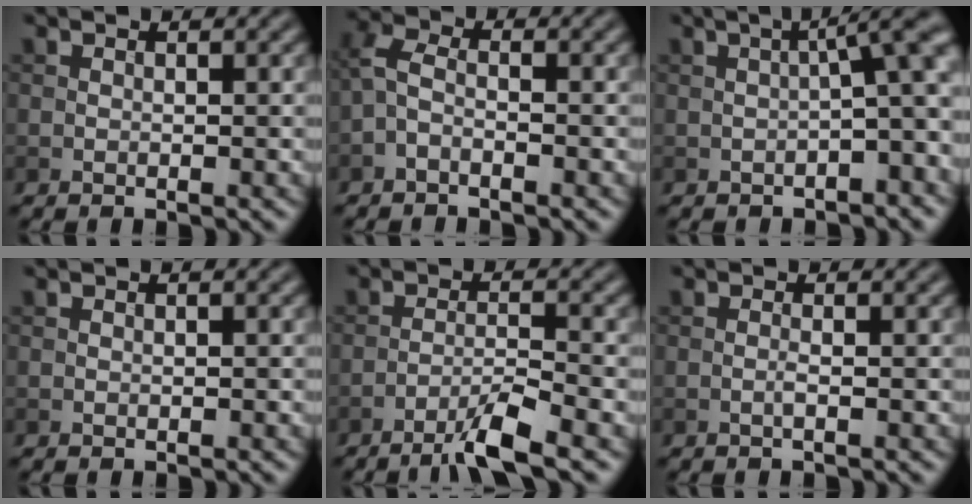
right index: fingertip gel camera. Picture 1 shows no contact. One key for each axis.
{"total": 2.6, "fx": -1.1, "fy": 1.3, "fz": 2.0, "tx": -0.047, "ty": 0.005, "tz": -0.034}
{"total": 7.2, "fx": 0.1, "fy": 1.6, "fz": 7.0, "tx": -0.083, "ty": 0.020, "tz": -0.005}
{"total": 0.0}
{"total": 4.1, "fx": -2.8, "fy": 0.2, "fz": 2.9, "tx": -0.051, "ty": 0.007, "tz": -0.061}
{"total": 0.7, "fx": -0.2, "fy": 0.0, "fz": 0.7, "tx": -0.014, "ty": 0.001, "tz": -0.007}